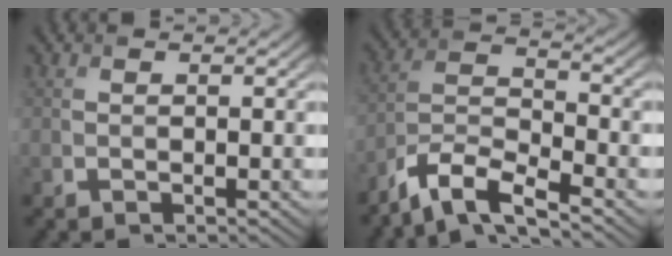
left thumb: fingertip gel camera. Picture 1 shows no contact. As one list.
[{"total": 7.5, "force": [-6.0, 1.7, 4.2], "torque": [-0.089, -0.005, -0.128]}]